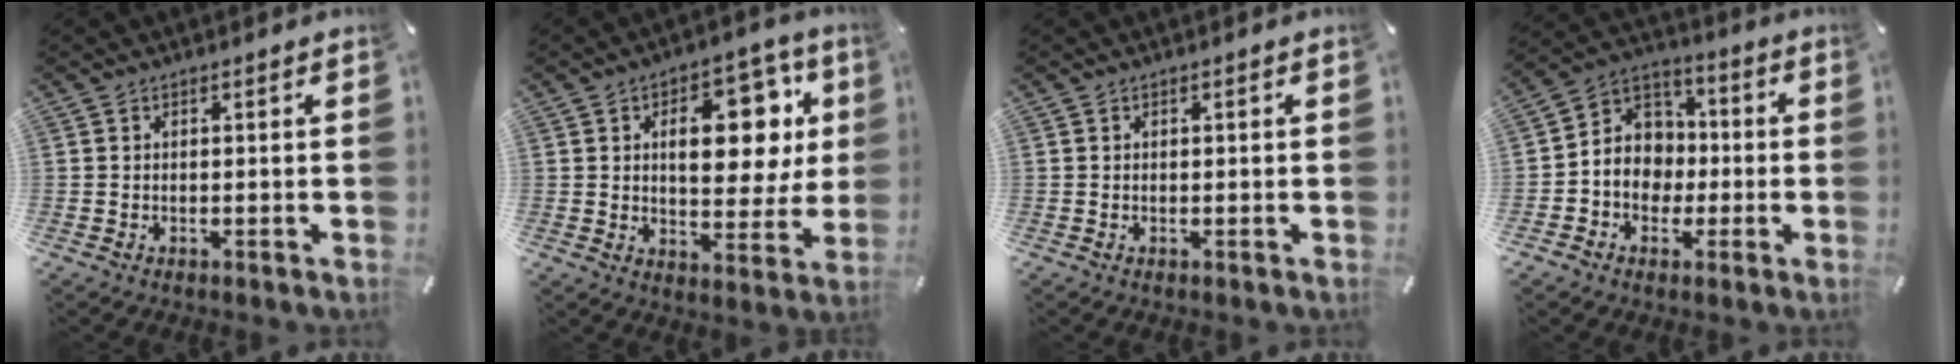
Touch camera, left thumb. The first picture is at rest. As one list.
[{"total": 17.3, "force": [5.3, 10.1, 13.0], "torque": [-0.164, -0.023, 0.086]}, {"total": 0.0}, {"total": 9.1, "force": [-2.1, 8.6, 2.2], "torque": [-0.048, 0.012, -0.040]}]